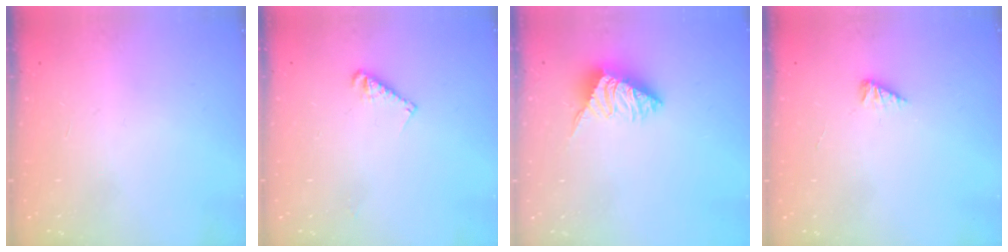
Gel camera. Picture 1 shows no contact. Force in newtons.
{"total": 5.2, "press": 5.2, "slide": 0.8}
{"total": 2.9, "press": 2.9, "slide": 0.5}
{"total": 2.2, "press": 2.2, "slide": 0.3}